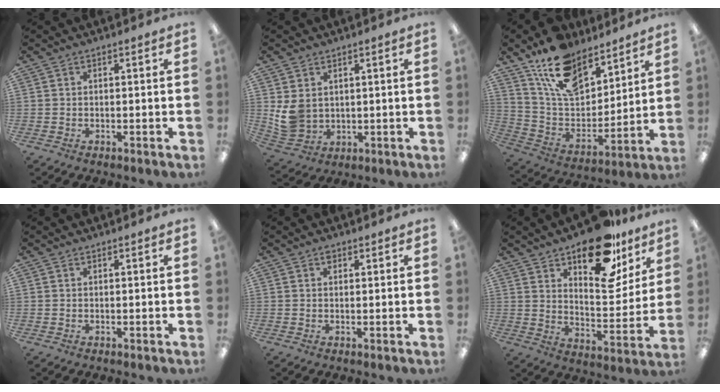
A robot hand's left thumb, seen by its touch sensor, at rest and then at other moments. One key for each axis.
{"total": 7.0, "fx": 2.1, "fy": 5.8, "fz": 3.2, "tx": -0.079, "ty": -0.002, "tz": 0.043}
{"total": 17.0, "fx": 12.6, "fy": 8.6, "fz": 7.5, "tx": -0.152, "ty": -0.068, "tz": 0.235}
{"total": 0.0}
{"total": 1.2, "fx": 0.8, "fy": 0.7, "fz": 0.5, "tx": -0.003, "ty": -0.003, "tz": 0.012}
{"total": 20.3, "fx": 14.3, "fy": 8.9, "fz": 11.3, "tx": -0.155, "ty": -0.086, "tz": 0.240}